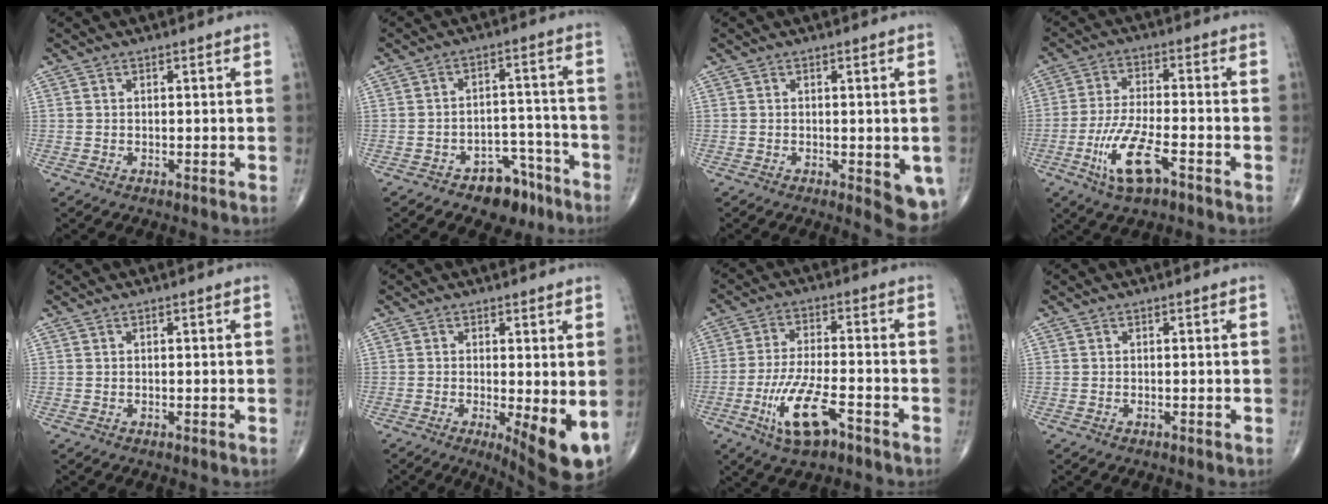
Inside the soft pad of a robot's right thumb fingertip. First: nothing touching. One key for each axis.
{"total": 8.3, "fx": -5.8, "fy": 4.9, "fz": 3.4, "tx": -0.013, "ty": 0.060, "tz": -0.083}
{"total": 6.1, "fx": -1.6, "fy": 2.4, "fz": 5.4, "tx": -0.047, "ty": -0.011, "tz": -0.017}
{"total": 10.3, "fx": -5.0, "fy": 3.2, "fz": 8.4, "tx": -0.178, "ty": 0.017, "tz": -0.091}
{"total": 0.0}
{"total": 9.2, "fx": -1.7, "fy": 2.7, "fz": 8.6, "tx": -0.118, "ty": -0.022, "tz": -0.019}
{"total": 10.8, "fx": -5.3, "fy": 3.5, "fz": 8.7, "tx": -0.178, "ty": 0.019, "tz": -0.092}
{"total": 0.0}